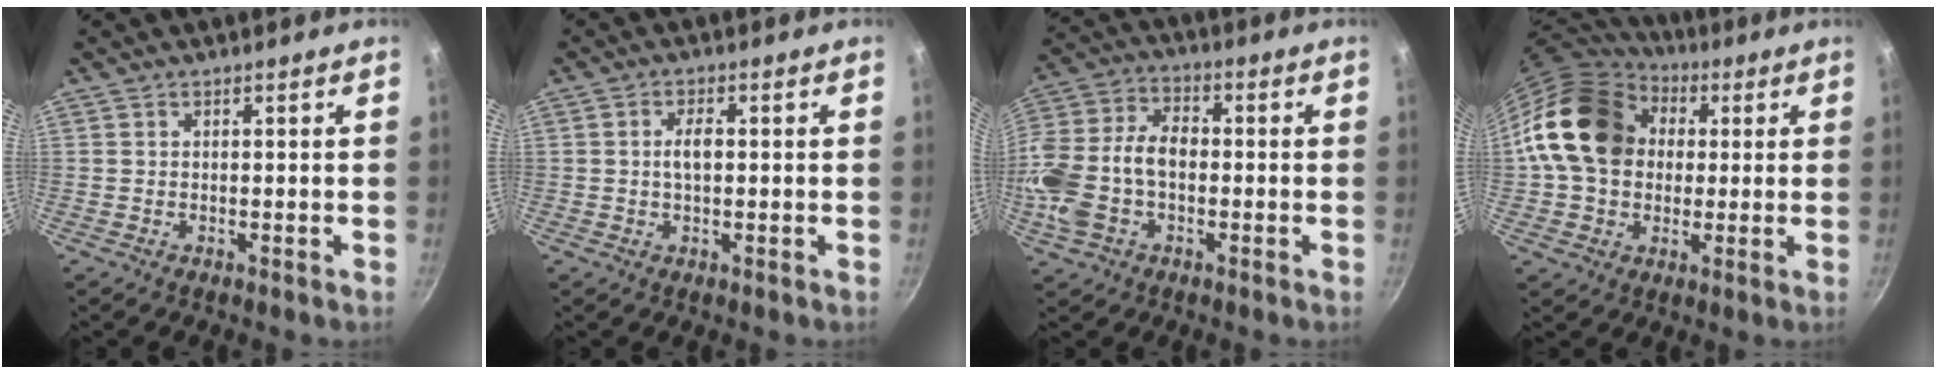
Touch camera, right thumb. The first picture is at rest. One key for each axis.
{"total": 3.1, "fx": 0.2, "fy": 1.6, "fz": 2.7, "tx": -0.042, "ty": 0.010, "tz": 0.001}
{"total": 16.0, "fx": -2.3, "fy": 10.5, "fz": 11.8, "tx": -0.237, "ty": 0.036, "tz": -0.052}
{"total": 18.9, "fx": 3.2, "fy": 14.8, "fz": 11.3, "tx": -0.179, "ty": 0.028, "tz": 0.046}